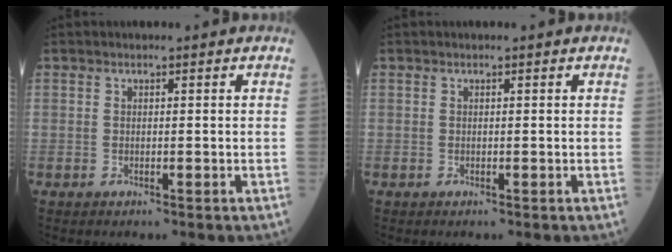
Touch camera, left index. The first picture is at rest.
{"total": 0.0}